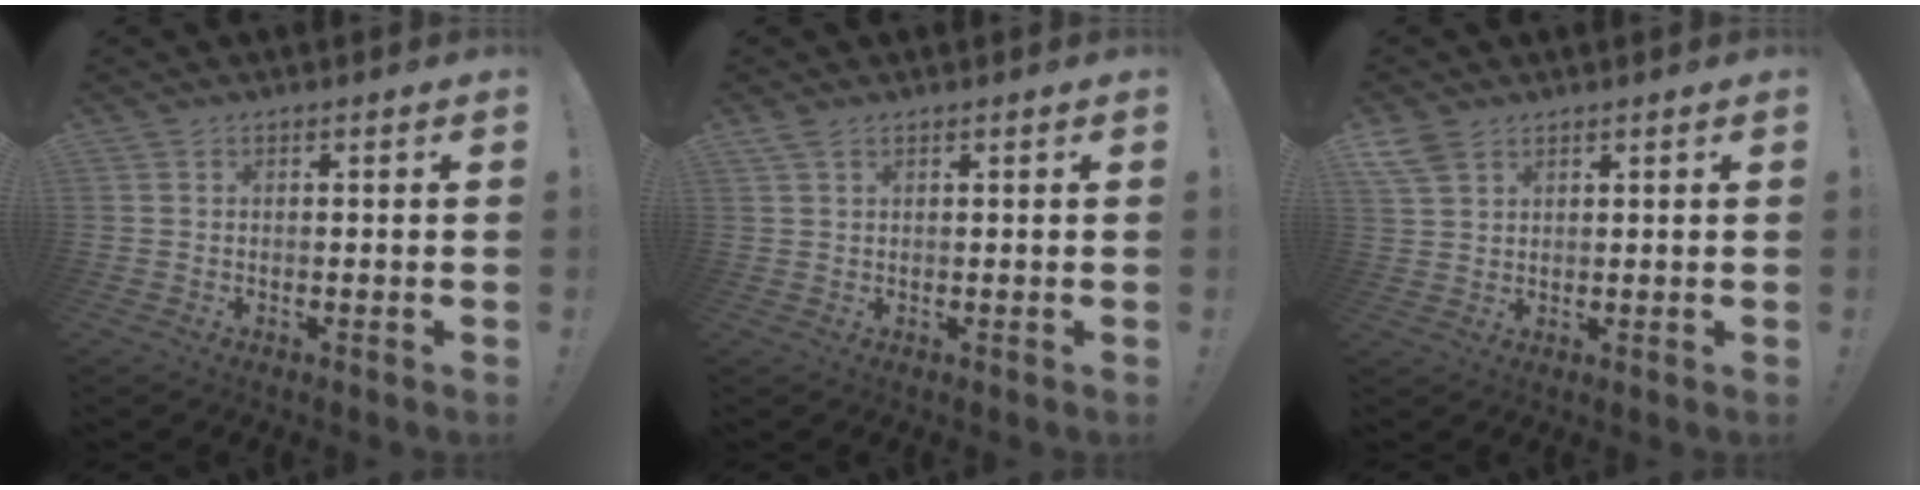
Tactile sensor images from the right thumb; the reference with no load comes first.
{"total": 1.9, "force": [1.3, 0.8, 1.1], "torque": [-0.017, -0.003, 0.024]}
{"total": 4.9, "force": [3.2, 2.8, 2.3], "torque": [-0.043, -0.012, 0.064]}